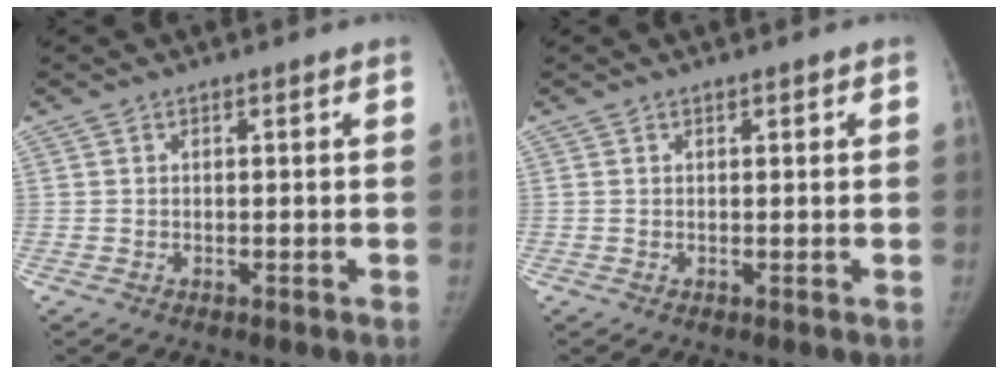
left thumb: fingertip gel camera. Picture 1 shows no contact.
{"total": 0.9, "force": [0.4, 0.4, 0.6], "torque": [-0.004, 0.000, 0.006]}